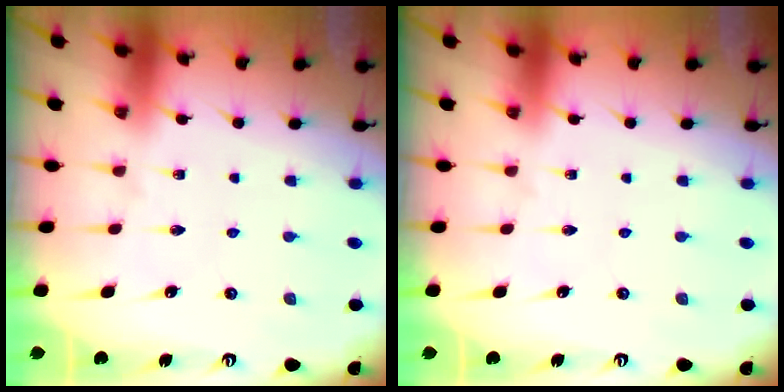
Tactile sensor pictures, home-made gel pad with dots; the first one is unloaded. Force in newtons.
{"total": 0.0}